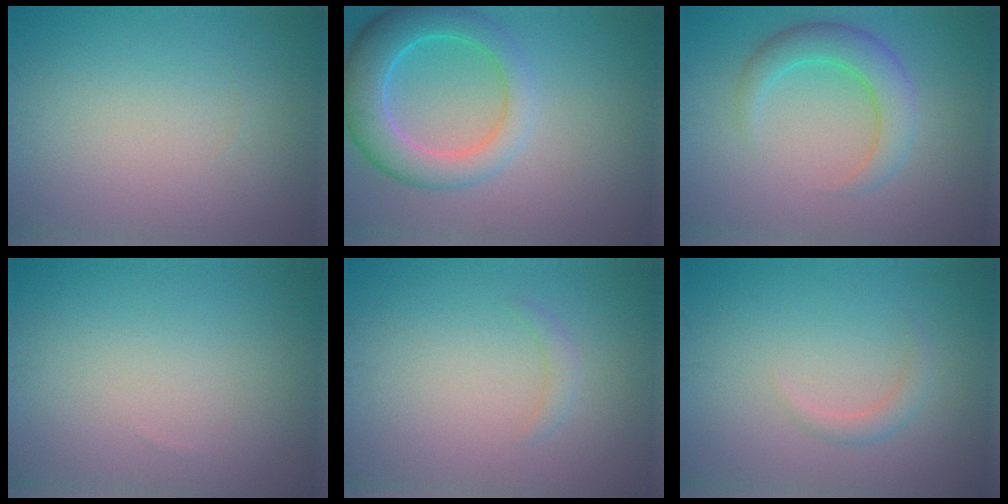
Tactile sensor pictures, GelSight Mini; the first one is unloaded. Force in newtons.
{"total": 6.3, "press": 6.3, "slide": 0.3}
{"total": 4.2, "press": 4.1, "slide": 0.3}
{"total": 0.0}
{"total": 1.0, "press": 1.0, "slide": 0.1}
{"total": 1.2, "press": 1.2, "slide": 0.1}